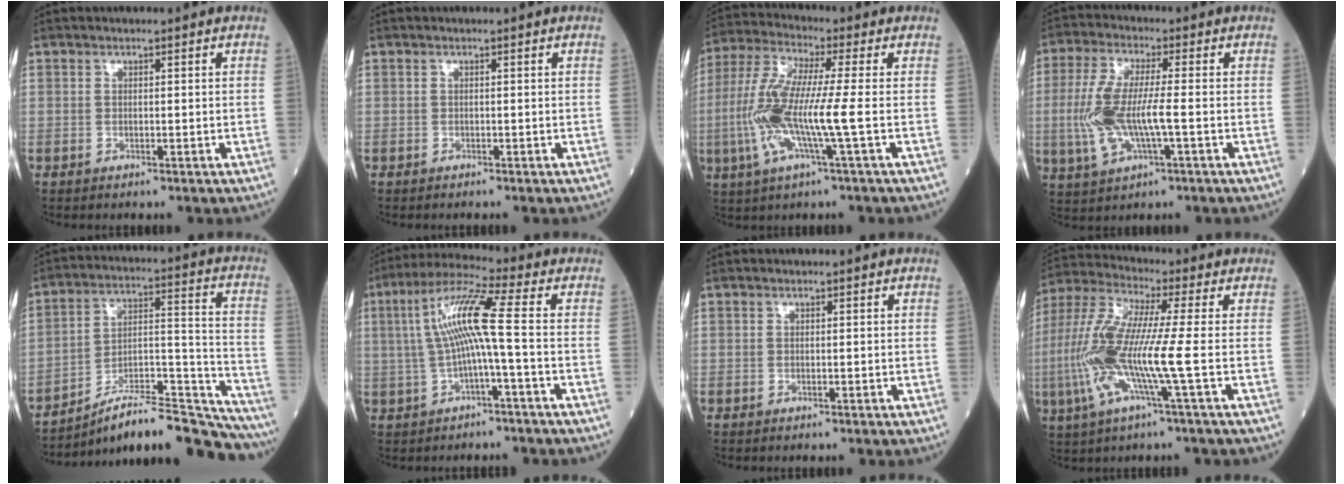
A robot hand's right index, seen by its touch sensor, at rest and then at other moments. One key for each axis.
{"total": 0.0}
{"total": 12.6, "fx": -2.2, "fy": 0.3, "fz": 12.5, "tx": -0.270, "ty": -0.002, "tz": -0.051}
{"total": 10.1, "fx": -1.4, "fy": 2.3, "fz": 9.7, "tx": -0.220, "ty": 0.003, "tz": -0.024}
{"total": 21.6, "fx": -19.9, "fy": 1.2, "fz": 8.2, "tx": -0.081, "ty": 0.039, "tz": -0.303}
{"total": 9.5, "fx": 0.0, "fy": -0.2, "fz": 9.5, "tx": -0.187, "ty": 0.030, "tz": 0.000}
{"total": 0.0}
{"total": 13.8, "fx": -2.6, "fy": 0.1, "fz": 13.5, "tx": -0.301, "ty": -0.005, "tz": -0.063}